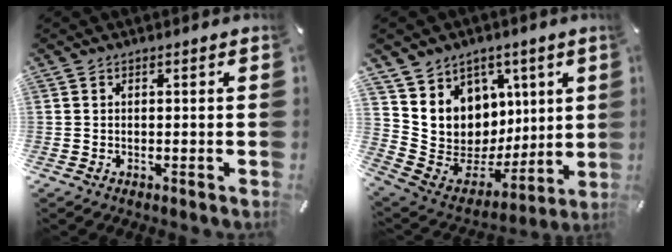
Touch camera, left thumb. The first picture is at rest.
{"total": 10.3, "force": [2.8, 9.9, 0.3], "torque": [-0.010, -0.053, 0.079]}